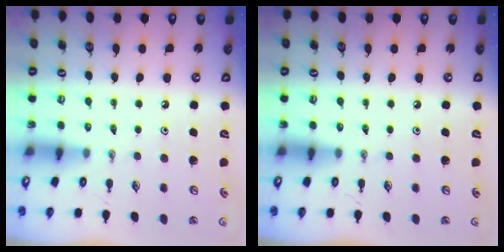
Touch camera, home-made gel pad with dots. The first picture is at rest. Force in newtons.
{"total": 0.0}